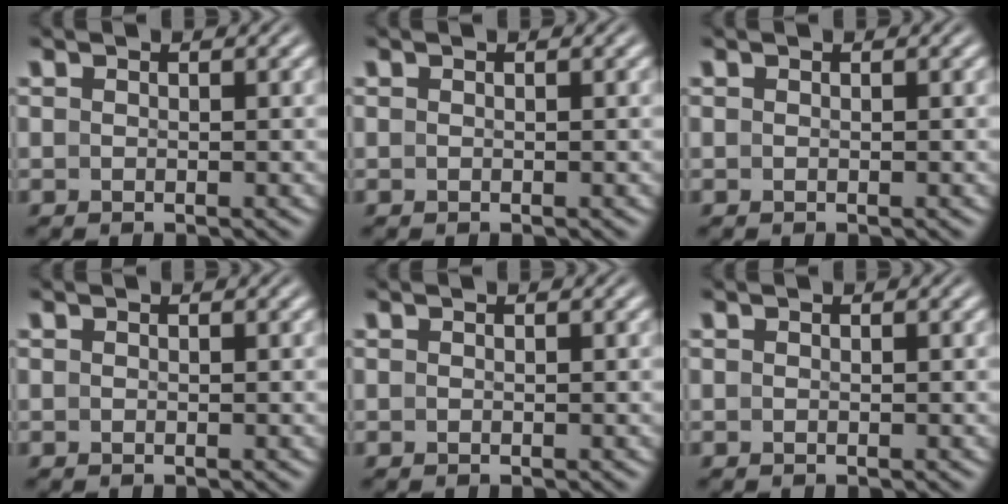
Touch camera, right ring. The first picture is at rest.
{"total": 0.0}
{"total": 0.0}
{"total": 0.0}
{"total": 0.0}
{"total": 0.0}